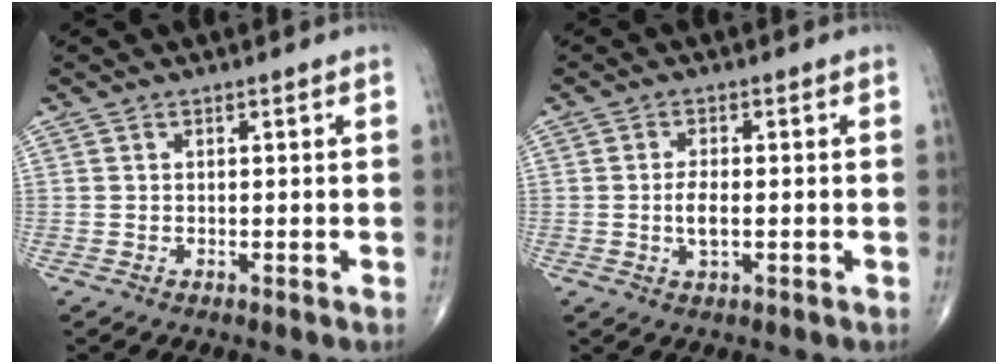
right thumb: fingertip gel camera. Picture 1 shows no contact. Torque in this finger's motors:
{"motor_torque": [-0.45, 0.29, 0.25, 0.21, 0.11]}